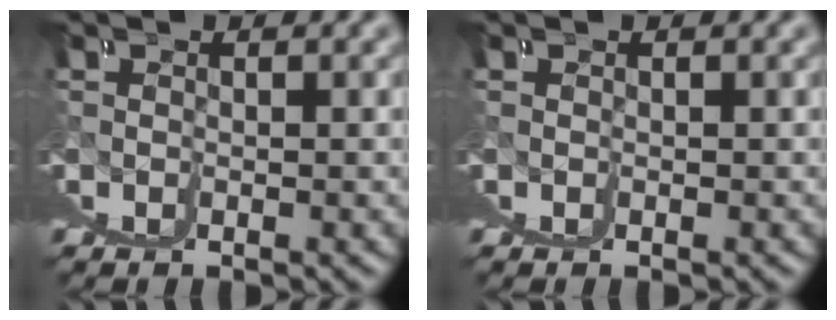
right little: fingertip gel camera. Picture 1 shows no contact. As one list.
[{"total": 0.0}]